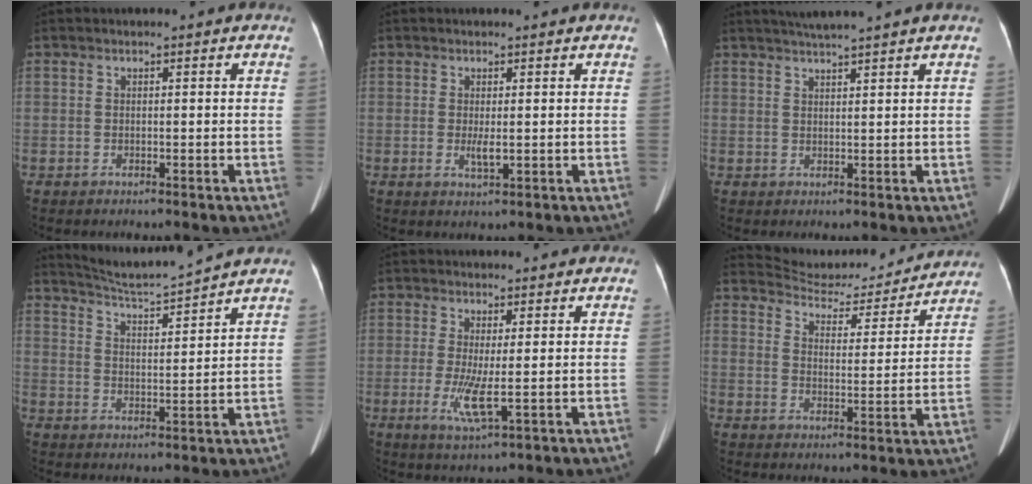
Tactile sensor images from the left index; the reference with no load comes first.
{"total": 2.3, "force": [0.1, 0.4, 2.2], "torque": [-0.044, -0.004, 0.008]}
{"total": 4.7, "force": [4.0, -1.2, 2.1], "torque": [-0.036, 0.014, 0.065]}
{"total": 9.2, "force": [8.9, -1.4, 2.2], "torque": [-0.056, 0.000, 0.151]}
{"total": 5.2, "force": [-0.6, 0.6, 5.2], "torque": [-0.105, -0.013, -0.005]}
{"total": 15.4, "force": [14.9, 2.8, 2.6], "torque": [-0.032, -0.015, 0.195]}